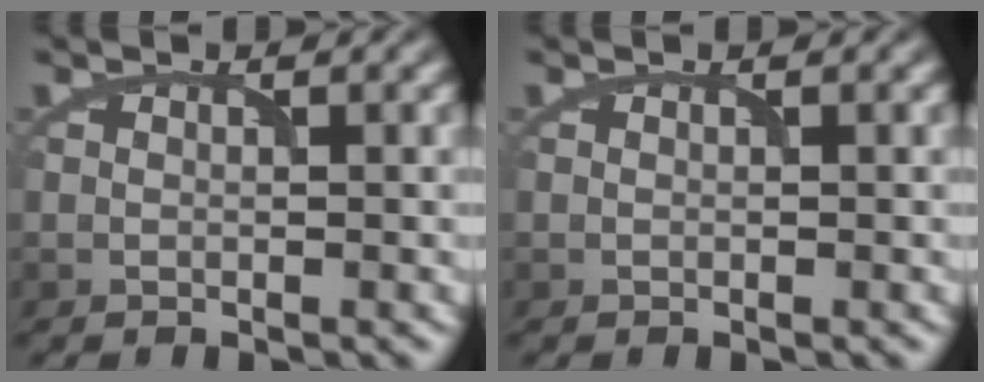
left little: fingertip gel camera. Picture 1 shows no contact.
{"total": 0.0}